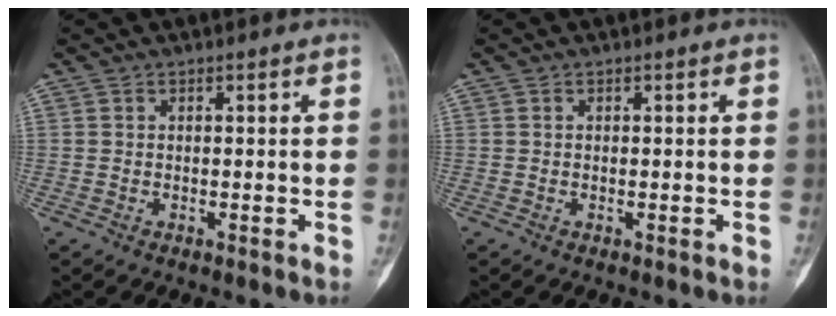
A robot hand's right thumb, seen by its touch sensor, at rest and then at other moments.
{"total": 0.0}